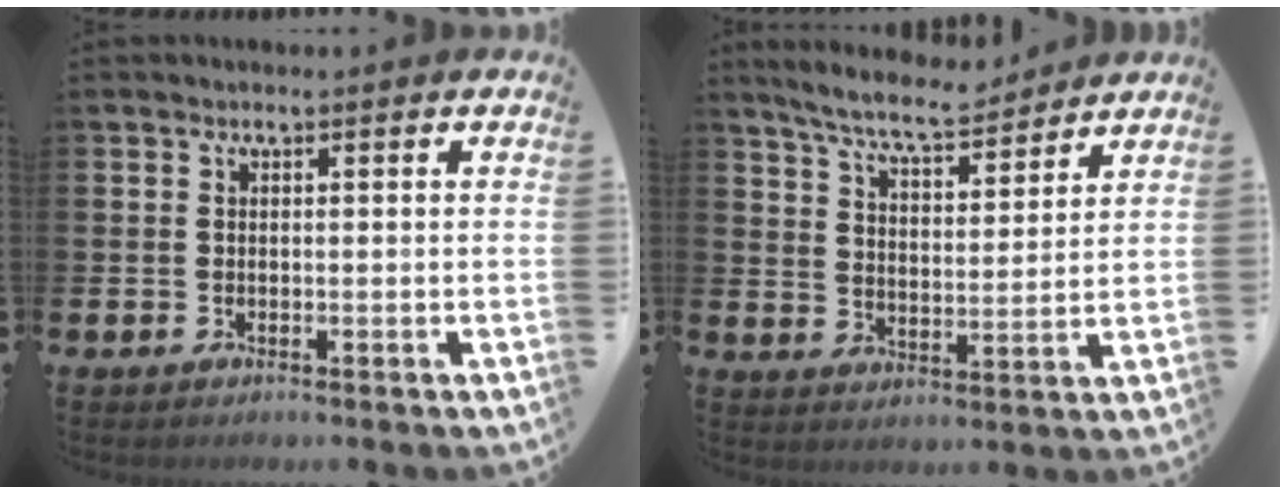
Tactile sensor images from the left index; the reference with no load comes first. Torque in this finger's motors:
{"motor_torque": [0.96, -1.17, 0.36, 0.04]}